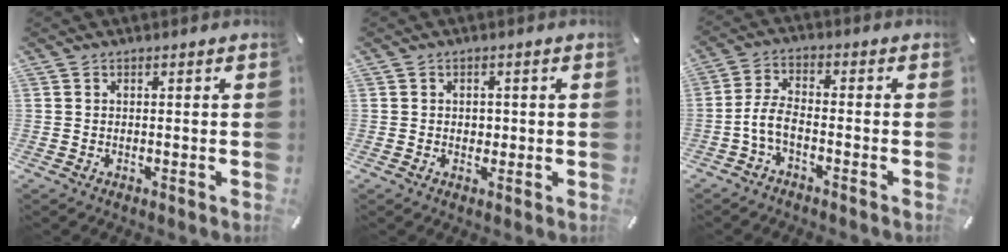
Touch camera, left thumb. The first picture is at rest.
{"total": 1.7, "force": [-0.1, 1.5, 0.7], "torque": [-0.009, 0.002, -0.006]}
{"total": 5.7, "force": [-2.7, 2.4, 4.4], "torque": [-0.101, 0.004, -0.052]}